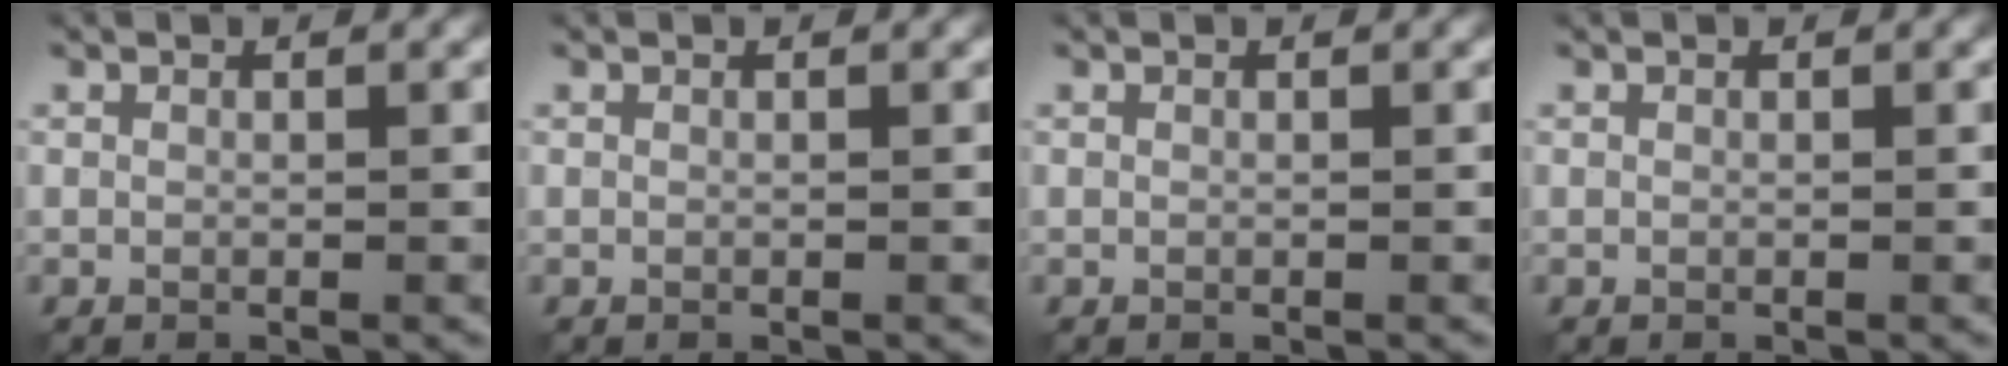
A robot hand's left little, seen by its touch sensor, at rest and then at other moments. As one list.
[{"total": 0.0}, {"total": 0.0}, {"total": 0.0}]